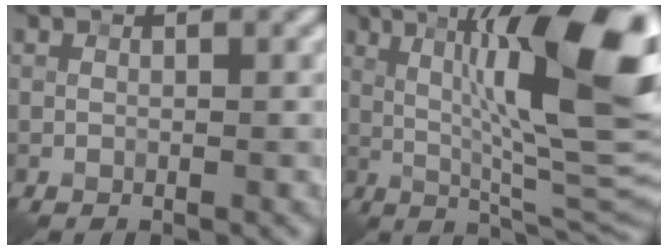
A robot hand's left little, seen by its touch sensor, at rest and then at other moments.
{"total": 15.8, "force": [3.0, 3.6, 15.1], "torque": [-0.213, 0.015, 0.045]}